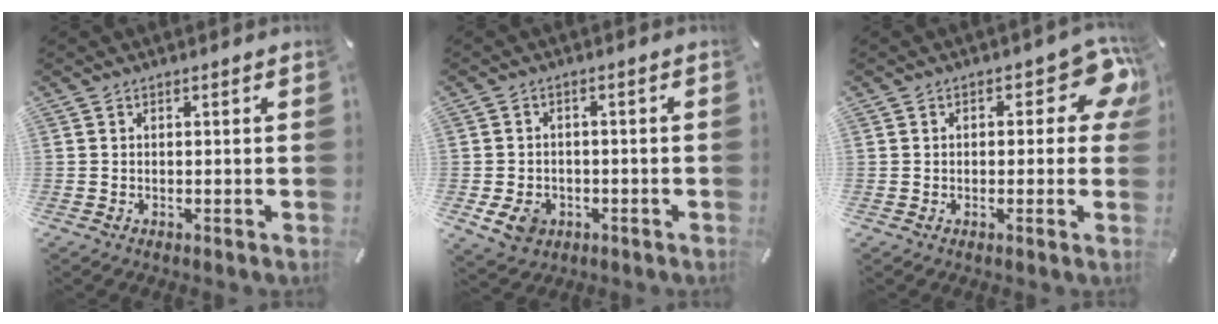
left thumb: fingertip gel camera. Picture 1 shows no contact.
{"total": 6.1, "force": [-2.1, 5.0, 2.8], "torque": [-0.048, 0.005, -0.039]}
{"total": 9.4, "force": [2.9, 4.9, 7.4], "torque": [-0.084, -0.011, 0.048]}